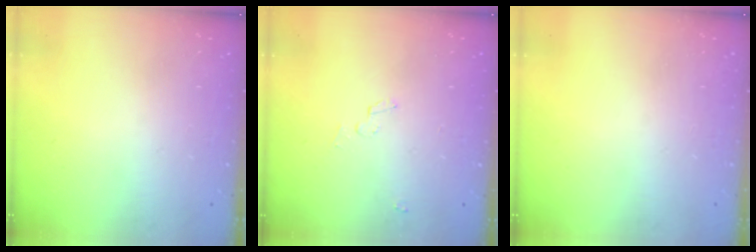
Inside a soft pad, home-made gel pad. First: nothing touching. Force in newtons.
{"total": 2.2, "press": 2.2, "slide": 0.2}
{"total": 0.0}